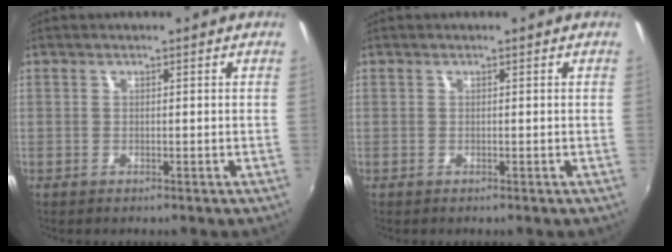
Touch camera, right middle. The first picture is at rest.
{"total": 0.0}